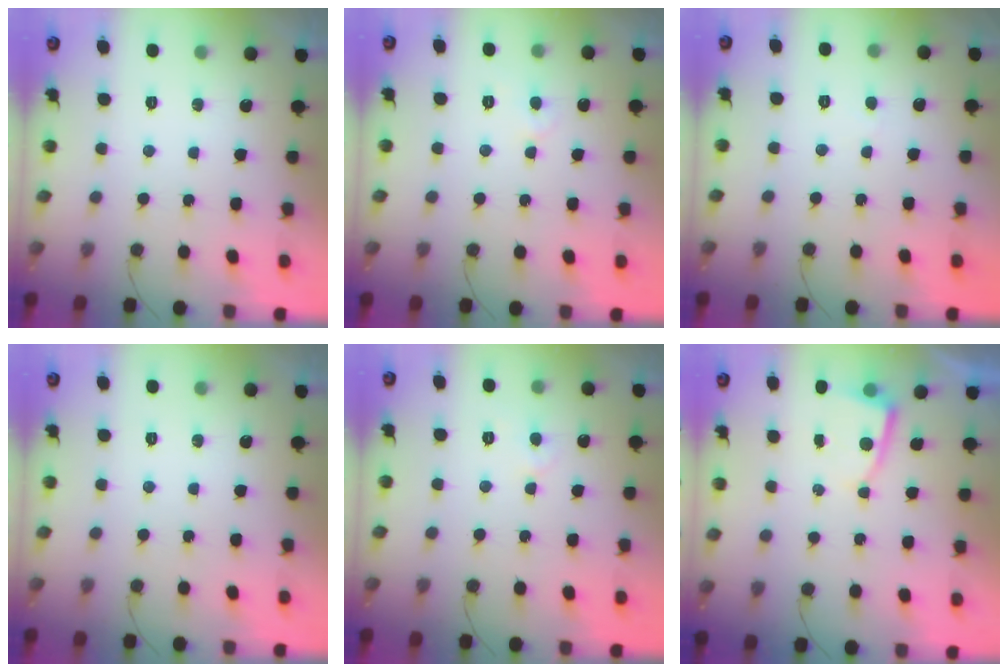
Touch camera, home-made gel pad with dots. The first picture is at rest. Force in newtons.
{"total": 3.5, "press": 3.5, "slide": 0.1}
{"total": 1.9, "press": 1.9, "slide": 0.2}
{"total": 0.0}
{"total": 3.5, "press": 3.5, "slide": 0.1}
{"total": 2.7, "press": 2.6, "slide": 0.3}